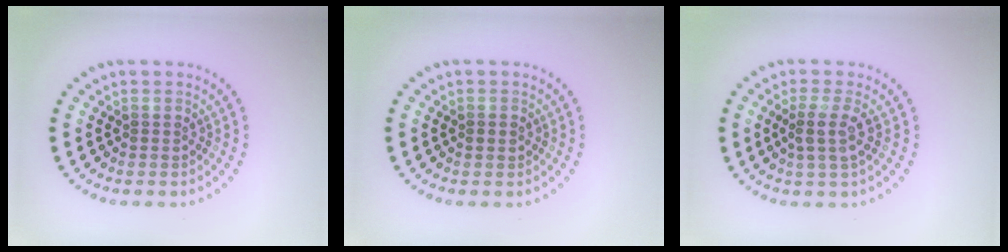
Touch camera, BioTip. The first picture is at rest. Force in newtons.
{"total": 1.1, "press": 1.1, "slide": 0.1}
{"total": 2.2, "press": 1.9, "slide": 1.1}